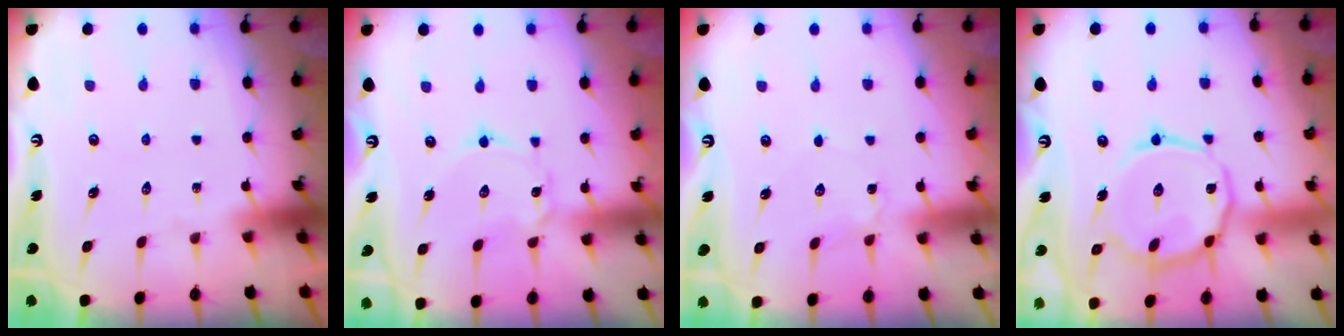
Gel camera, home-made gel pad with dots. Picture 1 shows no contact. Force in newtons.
{"total": 2.1, "press": 2.1, "slide": 0.1}
{"total": 2.2, "press": 2.2, "slide": 0.2}
{"total": 13.6, "press": 13.5, "slide": 1.1}